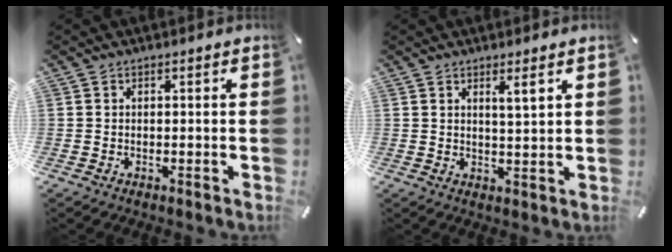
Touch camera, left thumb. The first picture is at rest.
{"total": 3.7, "force": [2.1, 0.2, 3.0], "torque": [-0.055, -0.006, 0.033]}